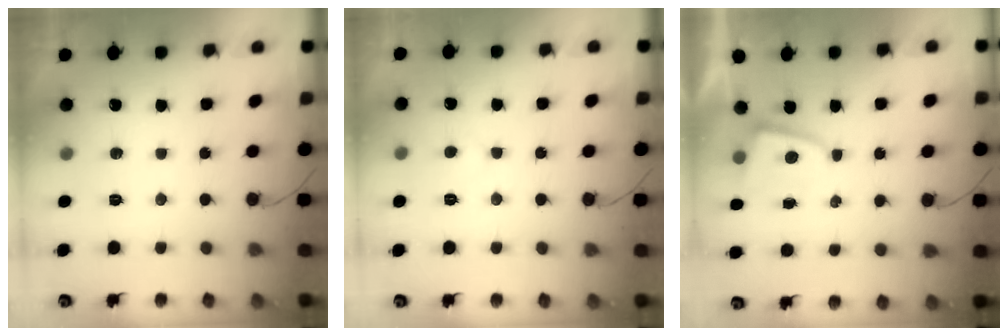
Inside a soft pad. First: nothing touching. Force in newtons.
{"total": 2.0, "press": 2.0, "slide": 0.2}
{"total": 1.2, "press": 1.2, "slide": 0.2}